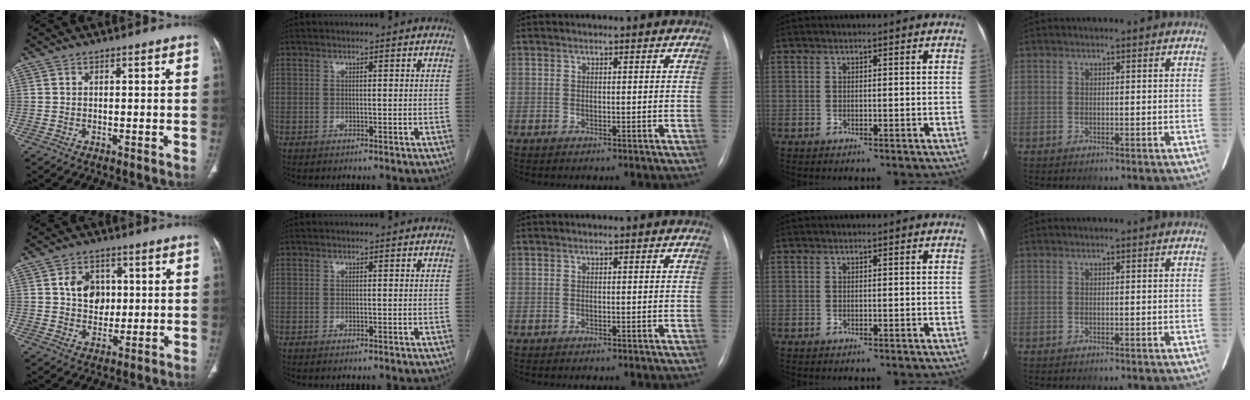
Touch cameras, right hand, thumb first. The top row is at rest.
{"thumb": {"total": 7.4, "force": [1.3, 5.9, 4.2], "torque": [-0.037, -0.004, 0.024]}}